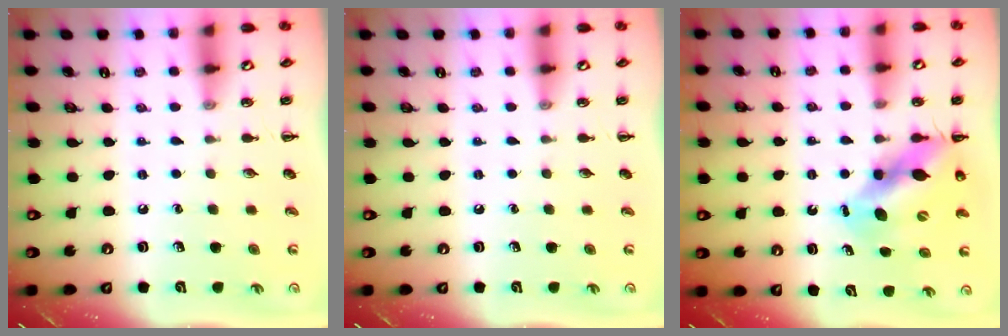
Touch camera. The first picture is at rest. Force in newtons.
{"total": 0.0}
{"total": 10.7, "press": 10.3, "slide": 2.7}